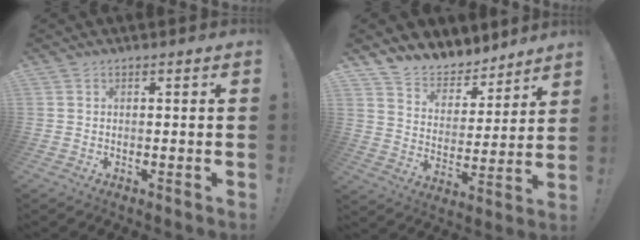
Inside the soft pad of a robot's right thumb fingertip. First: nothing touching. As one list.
[{"total": 8.2, "force": [7.5, 3.3, 0.4], "torque": [-0.019, -0.074, 0.141]}]